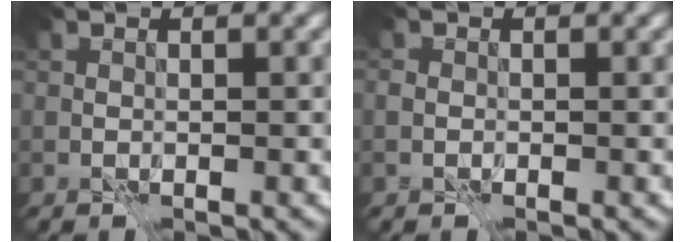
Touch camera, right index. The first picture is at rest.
{"total": 0.5, "force": [-0.4, 0.3, 0.2], "torque": [-0.006, 0.001, -0.010]}